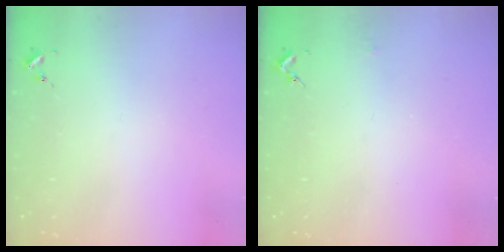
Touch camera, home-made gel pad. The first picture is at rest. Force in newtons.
{"total": 1.4, "press": 1.4, "slide": 0.1}